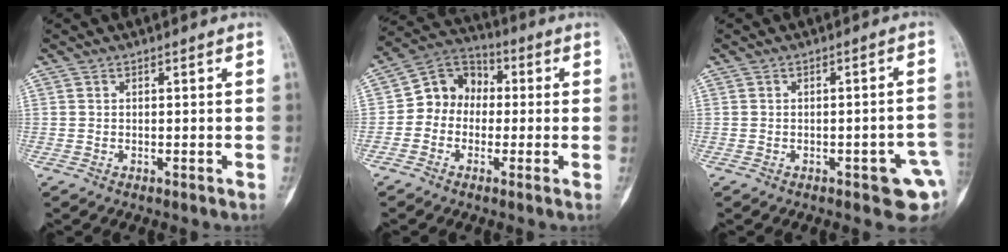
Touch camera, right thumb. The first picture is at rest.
{"total": 8.9, "force": [-0.8, 7.6, 4.6], "torque": [-0.046, 0.035, -0.033]}
{"total": 7.4, "force": [-2.7, 2.7, 6.3], "torque": [-0.061, 0.015, -0.026]}